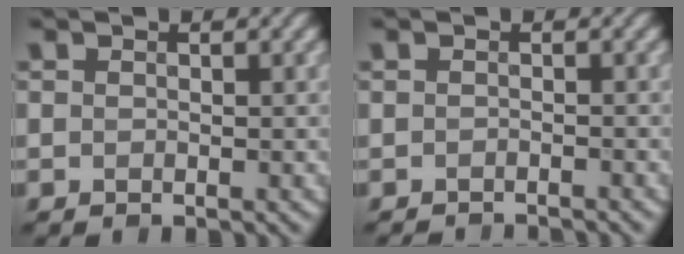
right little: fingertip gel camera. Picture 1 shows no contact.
{"total": 1.8, "force": [-1.7, 0.1, 0.5], "torque": [0.005, -0.016, -0.028]}